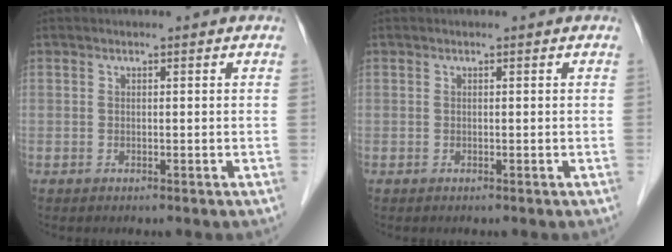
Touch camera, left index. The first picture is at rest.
{"total": 0.0}